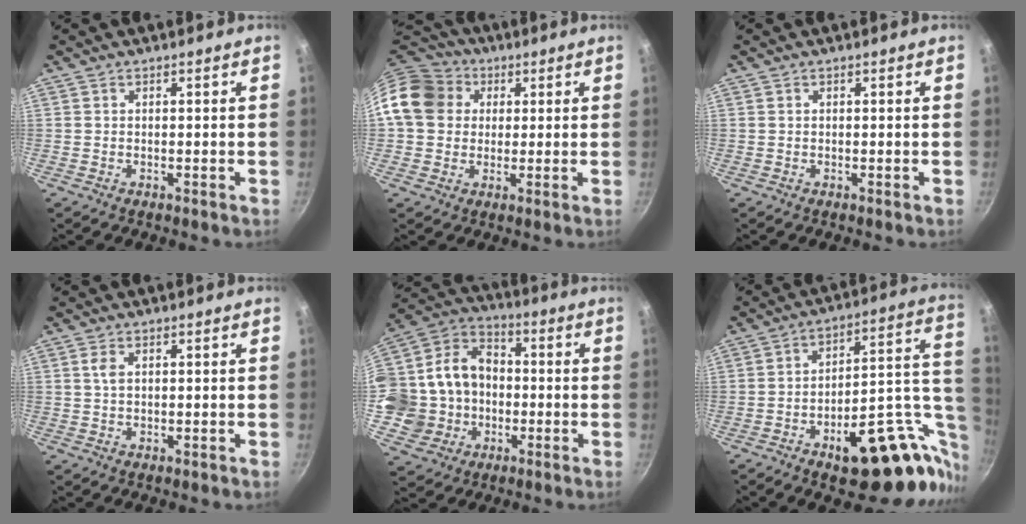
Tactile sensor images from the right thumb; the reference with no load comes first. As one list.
[{"total": 13.5, "force": [3.0, 11.4, 6.6], "torque": [-0.103, 0.026, 0.040]}, {"total": 0.0}, {"total": 2.2, "force": [0.6, 1.2, 1.7], "torque": [-0.033, 0.002, 0.012]}, {"total": 18.7, "force": [-1.9, 16.6, 8.4], "torque": [-0.148, 0.045, -0.028]}, {"total": 25.6, "force": [-7.8, 12.5, 21.0], "torque": [-0.220, 0.039, -0.098]}]